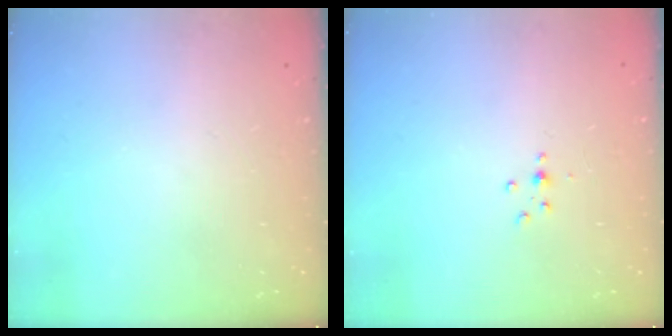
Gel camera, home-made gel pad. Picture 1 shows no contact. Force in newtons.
{"total": 4.3, "press": 4.0, "slide": 1.7}